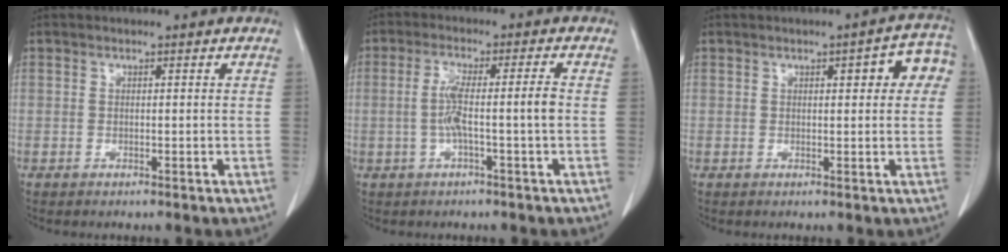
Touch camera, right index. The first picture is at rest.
{"total": 5.6, "force": [-0.9, -0.3, 5.6], "torque": [-0.109, 0.012, -0.014]}
{"total": 5.5, "force": [1.5, 1.8, 5.0], "torque": [-0.049, 0.020, 0.011]}